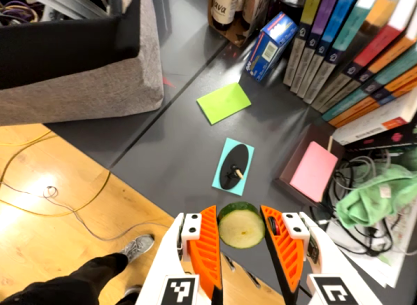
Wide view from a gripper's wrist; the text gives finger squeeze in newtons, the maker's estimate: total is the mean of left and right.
{"total": 8.1, "left": 8.4, "right": 7.9}